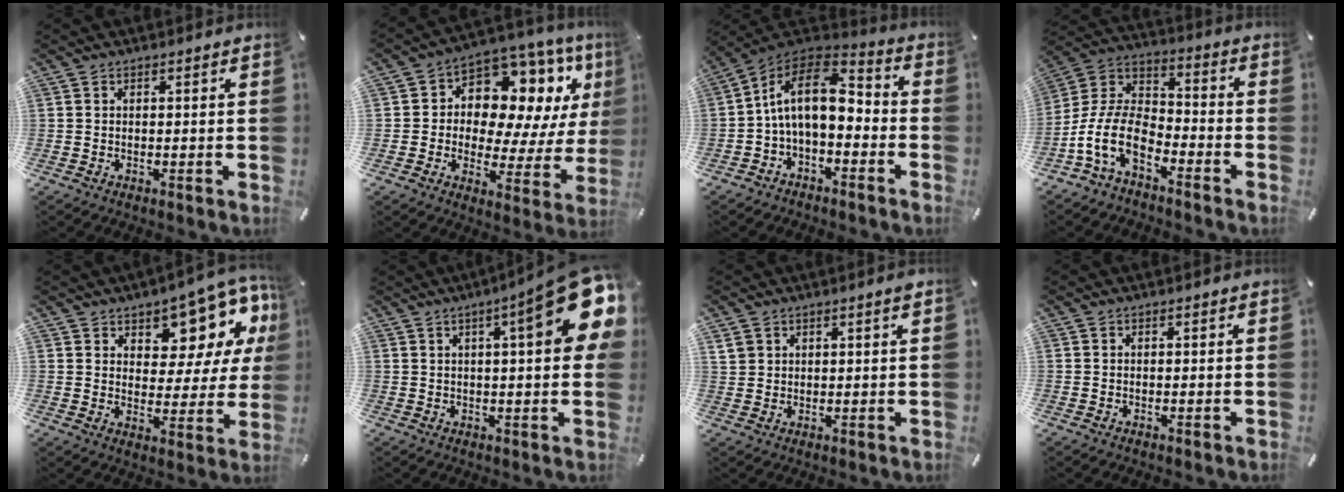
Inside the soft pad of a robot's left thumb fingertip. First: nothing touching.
{"total": 11.8, "force": [6.0, 8.1, 6.2], "torque": [-0.089, -0.069, 0.108]}
{"total": 13.6, "force": [0.8, 7.9, 11.1], "torque": [-0.230, 0.007, 0.009]}
{"total": 12.6, "force": [-7.9, 6.6, 7.4], "torque": [-0.173, 0.017, -0.154]}
{"total": 12.5, "force": [9.4, 6.2, 5.5], "torque": [-0.080, -0.083, 0.161]}
{"total": 18.8, "force": [7.5, 3.6, 16.9], "torque": [-0.235, -0.041, 0.105]}
{"total": 2.5, "force": [1.8, 1.5, 0.9], "torque": [-0.023, 0.002, 0.035]}
{"total": 0.0}